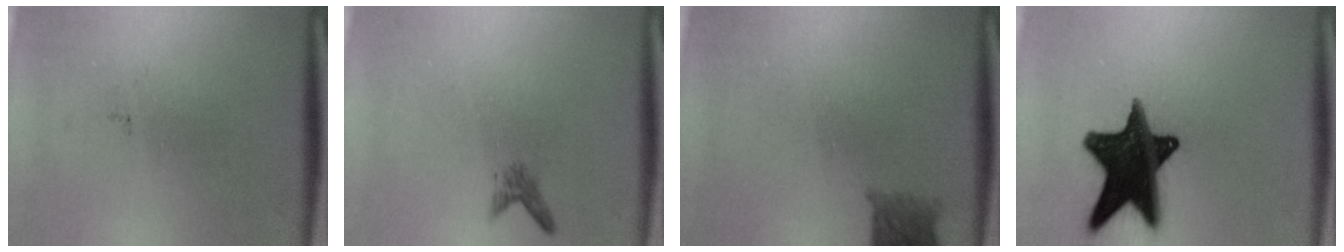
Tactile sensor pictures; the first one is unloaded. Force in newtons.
{"total": 1.1}
{"total": 2.8}
{"total": 17.8}